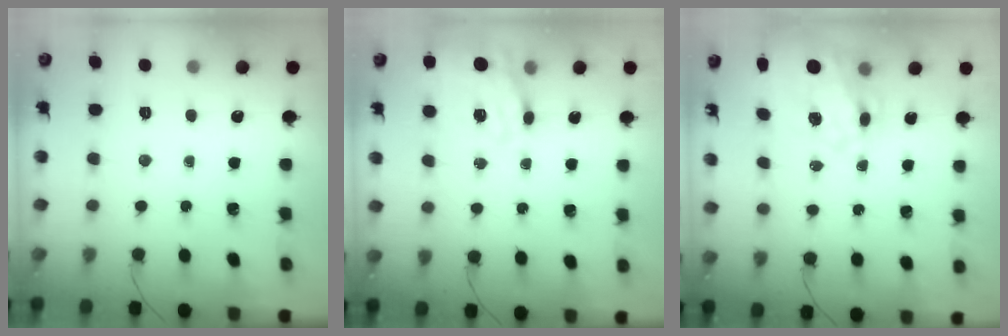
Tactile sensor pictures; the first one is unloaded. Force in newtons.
{"total": 10.7, "press": 10.1, "slide": 3.5}
{"total": 18.9, "press": 18.5, "slide": 3.9}